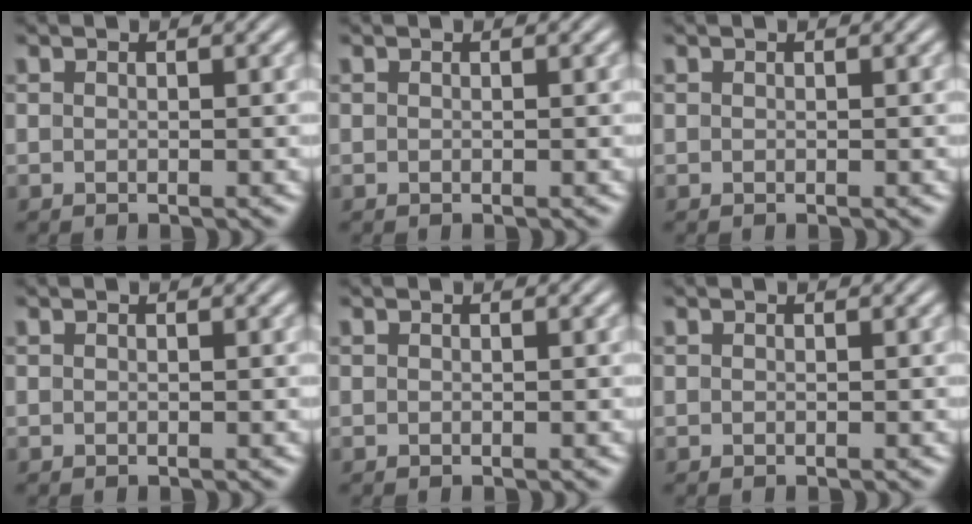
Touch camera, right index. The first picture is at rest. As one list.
[{"total": 0.0}, {"total": 0.0}, {"total": 0.0}, {"total": 0.0}, {"total": 0.0}]